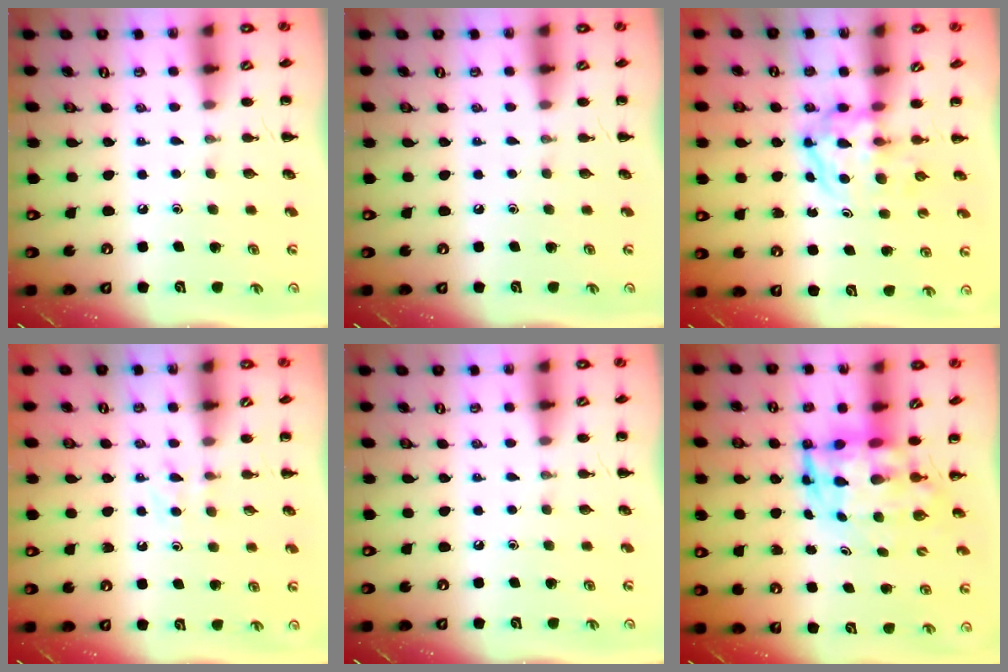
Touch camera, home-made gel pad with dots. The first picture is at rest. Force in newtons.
{"total": 0.0}
{"total": 3.9, "press": 3.9, "slide": 0.4}
{"total": 3.8, "press": 3.6, "slide": 1.2}
{"total": 0.0}
{"total": 5.7, "press": 5.5, "slide": 1.8}